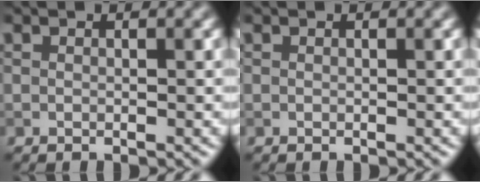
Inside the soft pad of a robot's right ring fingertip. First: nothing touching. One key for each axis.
{"total": 0.0}